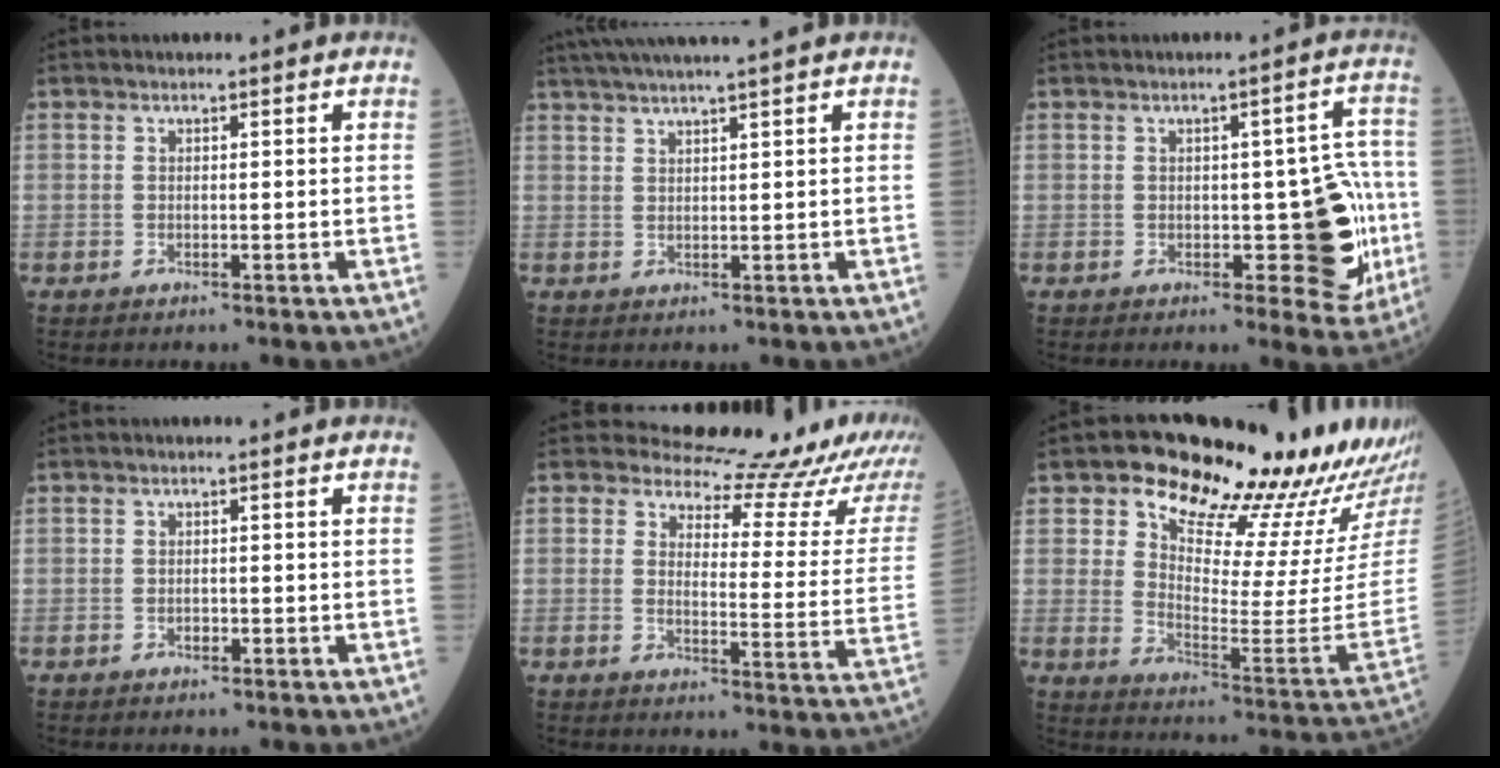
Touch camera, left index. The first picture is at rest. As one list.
[{"total": 10.5, "force": [8.9, -0.8, 5.4], "torque": [-0.089, 0.028, 0.134]}, {"total": 9.3, "force": [-1.6, 4.0, 8.2], "torque": [-0.080, 0.017, -0.007]}, {"total": 0.7, "force": [-0.4, 0.4, 0.4], "torque": [-0.007, 0.002, -0.003]}, {"total": 17.2, "force": [16.4, 2.6, 4.5], "torque": [-0.046, -0.104, 0.165]}, {"total": 21.6, "force": [18.7, 4.2, 10.1], "torque": [-0.149, -0.084, 0.245]}]